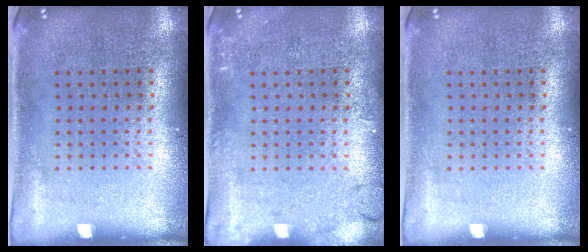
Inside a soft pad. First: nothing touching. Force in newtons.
{"total": 1.7, "press": 1.7, "slide": 0.3}
{"total": 0.0}